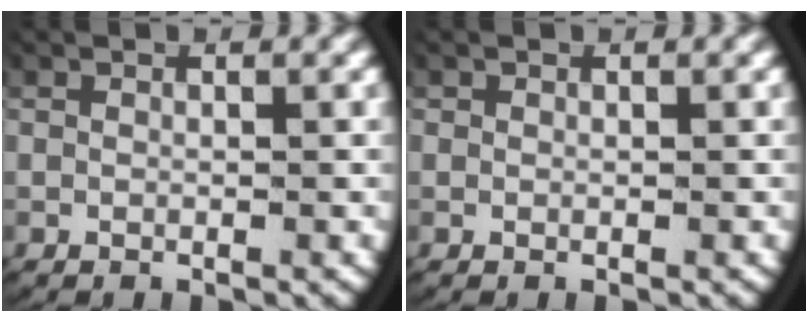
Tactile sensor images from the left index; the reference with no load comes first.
{"total": 0.0}